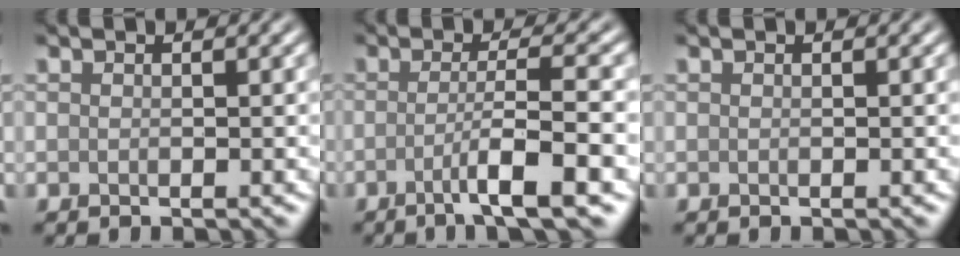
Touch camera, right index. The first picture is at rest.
{"total": 5.4, "force": [-2.1, 0.5, 5.0], "torque": [-0.076, 0.004, -0.048]}
{"total": 0.0}